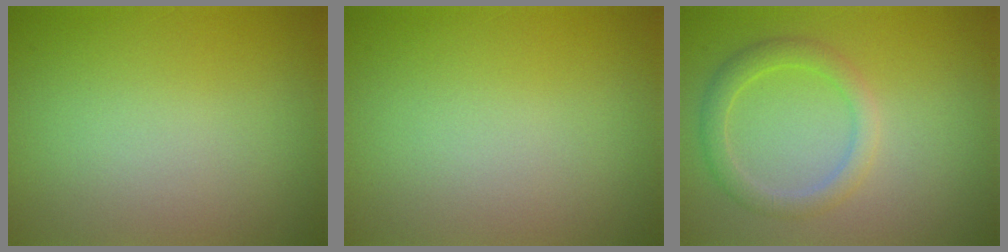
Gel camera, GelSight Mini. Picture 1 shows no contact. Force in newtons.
{"total": 0.0}
{"total": 2.7, "press": 2.7, "slide": 0.0}